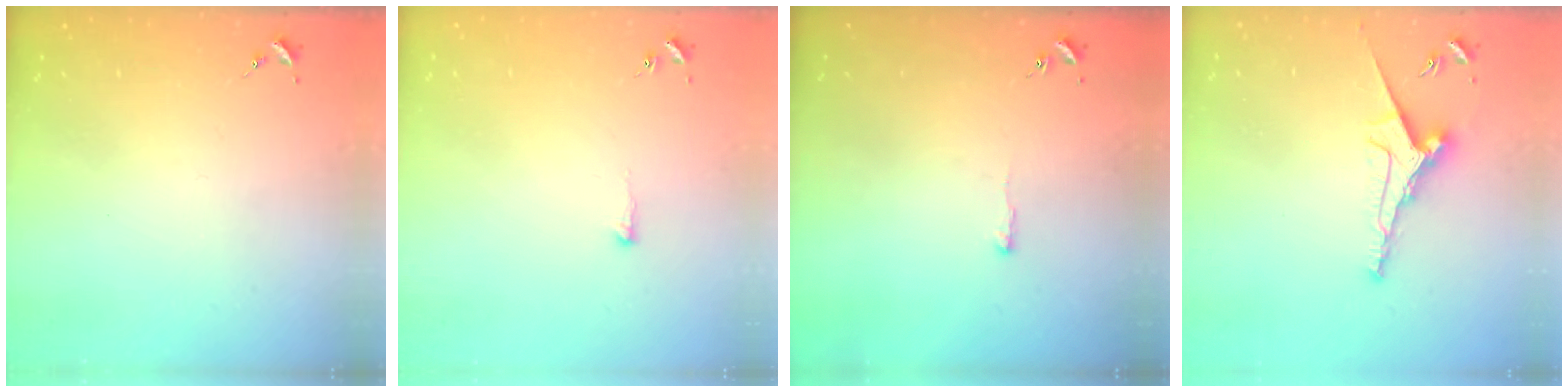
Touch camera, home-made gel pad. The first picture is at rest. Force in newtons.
{"total": 2.9, "press": 2.8, "slide": 0.5}
{"total": 2.1, "press": 2.1, "slide": 0.4}
{"total": 9.5, "press": 9.5, "slide": 0.6}